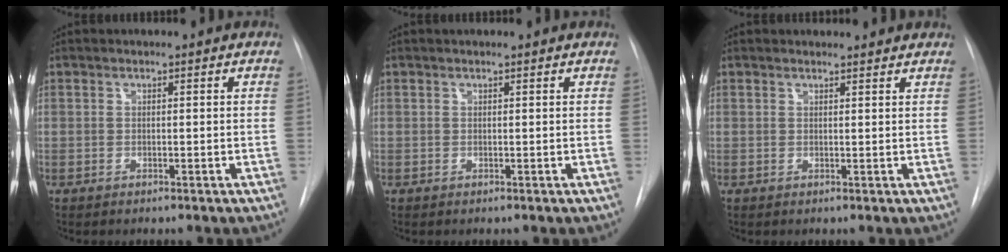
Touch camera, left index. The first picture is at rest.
{"total": 1.6, "force": [1.5, 0.1, 0.6], "torque": [-0.010, 0.019, 0.019]}
{"total": 3.9, "force": [3.8, 0.8, 0.5], "torque": [-0.008, 0.011, 0.038]}